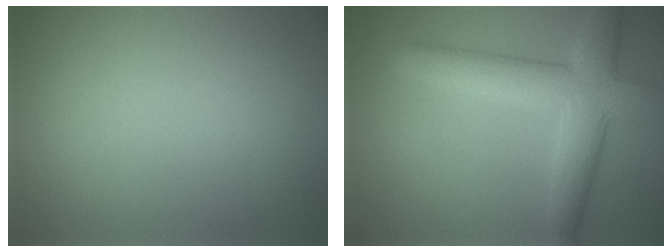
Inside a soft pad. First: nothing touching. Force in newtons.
{"total": 6.5, "press": 6.5, "slide": 0.2}